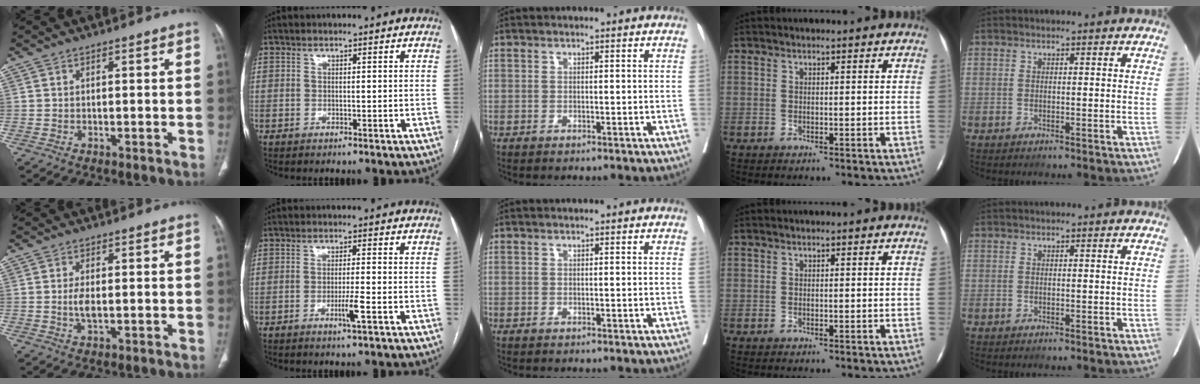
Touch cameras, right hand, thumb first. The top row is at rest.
{"thumb": {"total": 2.9, "force": [-0.2, 1.2, 2.6], "torque": [-0.055, -0.005, -0.004]}, "index": {"total": 3.5, "force": [-1.4, -0.4, 3.1], "torque": [-0.059, -0.008, -0.027]}}